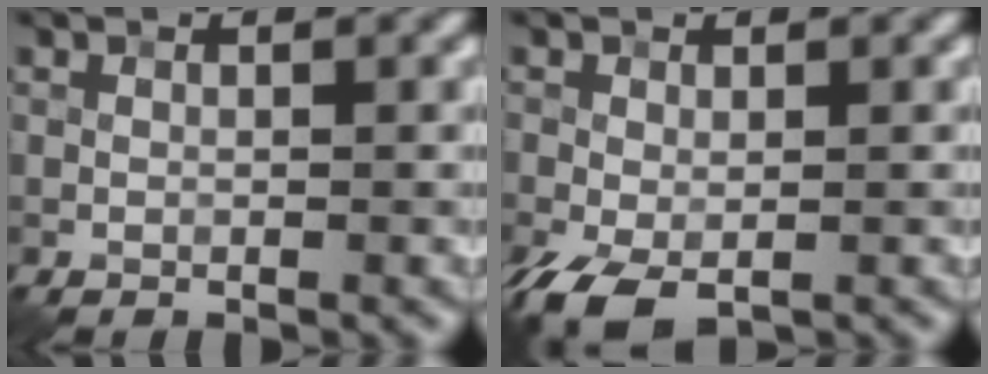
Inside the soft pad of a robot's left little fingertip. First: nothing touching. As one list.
[{"total": 4.8, "force": [-2.3, 2.6, 3.3], "torque": [-0.083, -0.016, -0.042]}]